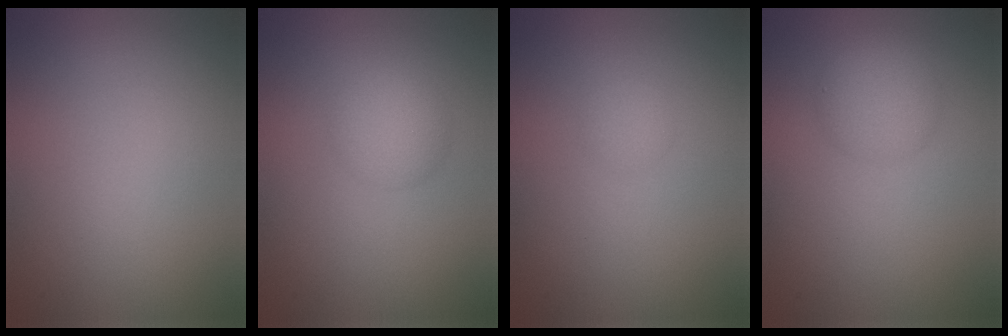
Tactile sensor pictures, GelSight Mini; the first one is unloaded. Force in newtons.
{"total": 2.5, "press": 2.5, "slide": 0.1}
{"total": 1.0, "press": 1.0, "slide": 0.1}
{"total": 2.8, "press": 2.8, "slide": 0.1}